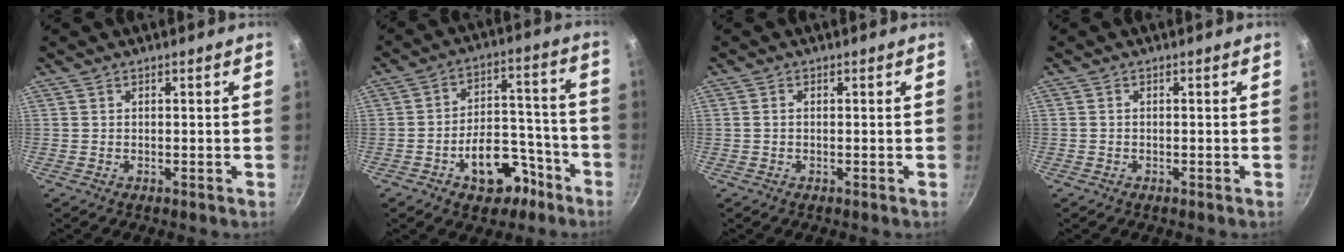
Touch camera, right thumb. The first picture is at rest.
{"total": 13.6, "force": [-7.0, 8.3, 8.1], "torque": [-0.074, 0.072, -0.093]}
{"total": 0.8, "force": [-0.1, 0.6, 0.6], "torque": [-0.011, 0.004, -0.002]}
{"total": 0.7, "force": [-0.4, 0.6, 0.1], "torque": [-0.002, 0.004, -0.007]}